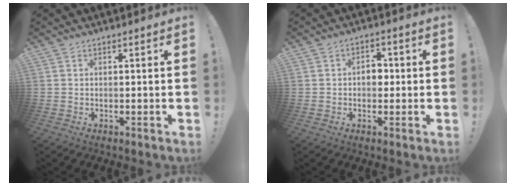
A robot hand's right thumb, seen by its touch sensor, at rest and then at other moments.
{"total": 5.2, "force": [-0.4, 3.8, 3.5], "torque": [-0.051, 0.012, -0.012]}